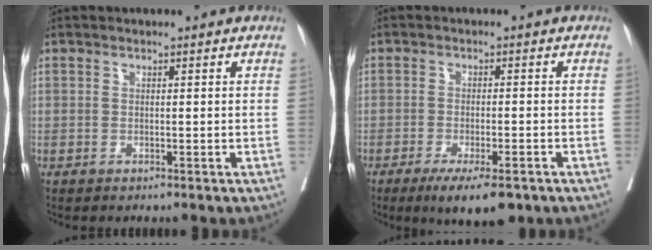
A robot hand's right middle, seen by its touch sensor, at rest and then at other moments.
{"total": 8.1, "force": [-5.5, 1.7, 5.7], "torque": [-0.081, -0.014, -0.083]}